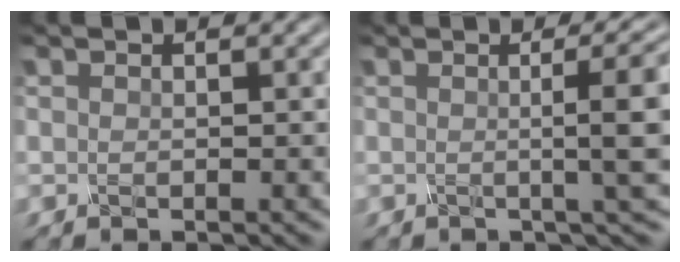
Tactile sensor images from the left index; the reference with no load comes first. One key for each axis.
{"total": 6.7, "fx": 0.4, "fy": 1.6, "fz": 6.5, "tx": -0.071, "ty": 0.011, "tz": 0.006}